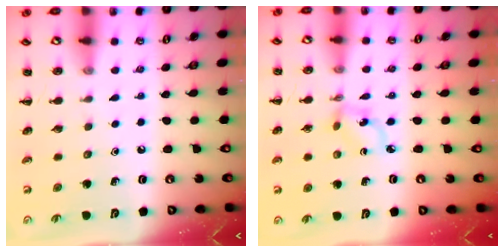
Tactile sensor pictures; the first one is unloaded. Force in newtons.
{"total": 2.0, "press": 2.0, "slide": 0.5}